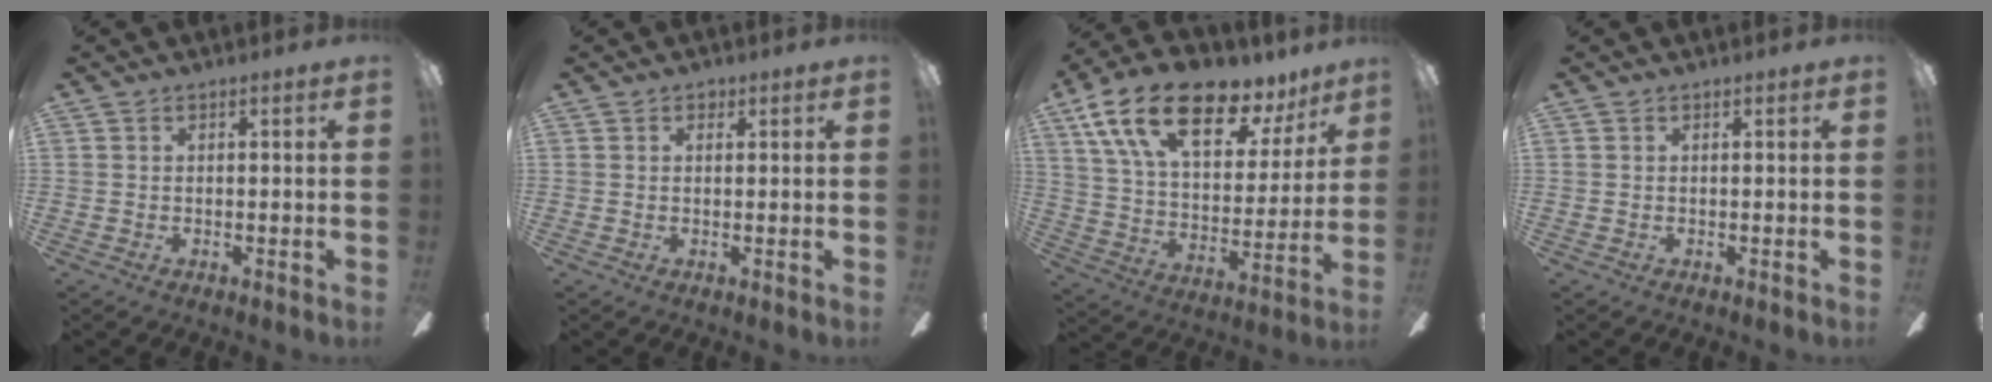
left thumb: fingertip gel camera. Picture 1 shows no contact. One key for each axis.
{"total": 1.1, "fx": 0.6, "fy": 0.7, "fz": 0.5, "tx": -0.002, "ty": -0.002, "tz": 0.010}
{"total": 22.0, "fx": 13.8, "fy": 10.2, "fz": 13.9, "tx": -0.233, "ty": -0.073, "tz": 0.238}
{"total": 0.0}